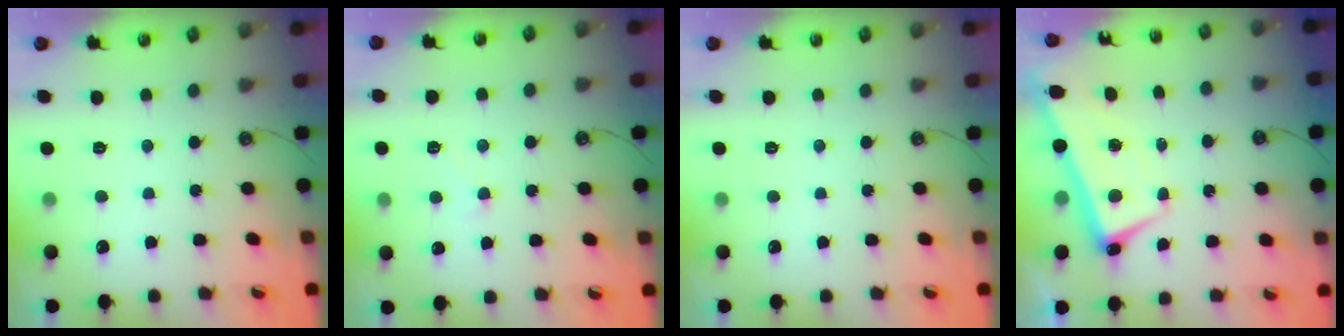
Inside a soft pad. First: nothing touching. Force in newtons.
{"total": 4.5, "press": 4.5, "slide": 0.3}
{"total": 0.0}
{"total": 2.7, "press": 2.7, "slide": 0.4}